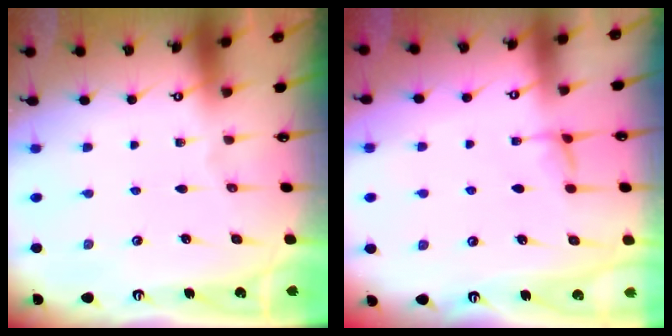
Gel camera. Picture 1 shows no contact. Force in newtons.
{"total": 1.5, "press": 1.4, "slide": 0.5}